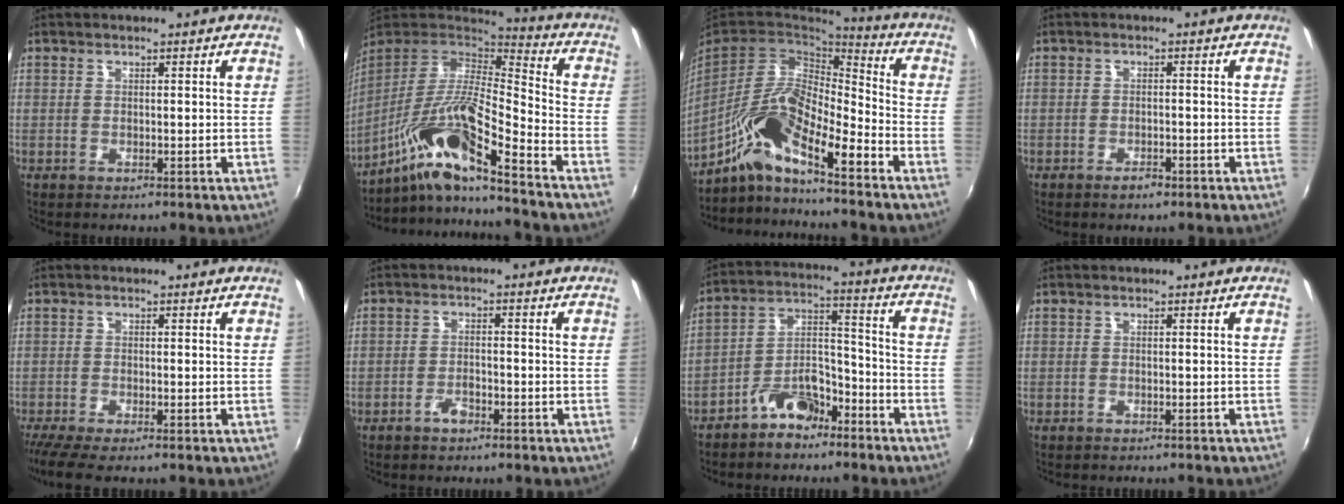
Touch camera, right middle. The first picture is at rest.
{"total": 14.5, "force": [-10.2, 0.2, 10.4], "torque": [-0.175, -0.017, -0.202]}
{"total": 13.1, "force": [-8.8, 3.1, 9.2], "torque": [-0.173, -0.002, -0.176]}
{"total": 2.0, "force": [-1.5, 0.8, 1.0], "torque": [-0.020, -0.001, -0.025]}
{"total": 4.4, "force": [-3.6, 0.1, 2.5], "torque": [-0.058, -0.024, -0.067]}
{"total": 2.7, "force": [-2.0, 1.2, 1.4], "torque": [-0.032, 0.002, -0.036]}
{"total": 9.3, "force": [-6.7, 4.5, 4.6], "torque": [-0.083, 0.036, -0.114]}
{"total": 1.2, "force": [-1.1, 0.4, 0.3], "torque": [-0.010, -0.005, -0.015]}